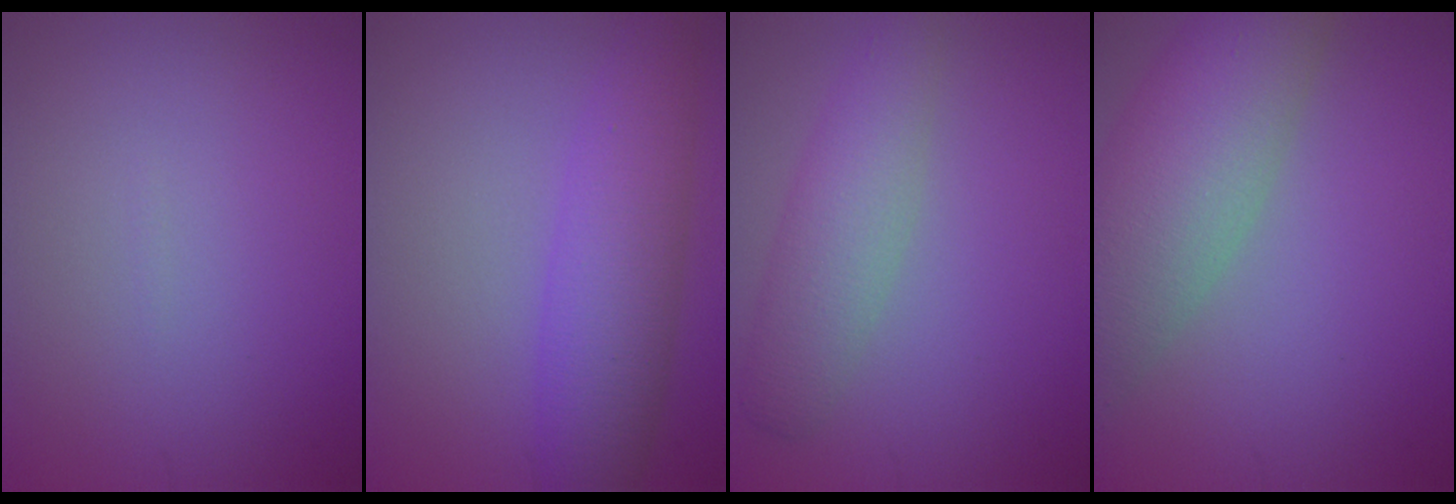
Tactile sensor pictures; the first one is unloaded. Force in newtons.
{"total": 5.4, "press": 5.4, "slide": 0.2}
{"total": 4.1, "press": 4.1, "slide": 0.1}
{"total": 9.1, "press": 9.0, "slide": 0.6}